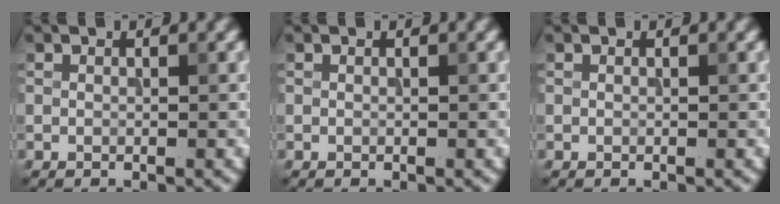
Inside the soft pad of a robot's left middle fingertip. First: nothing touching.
{"total": 0.0}
{"total": 0.0}